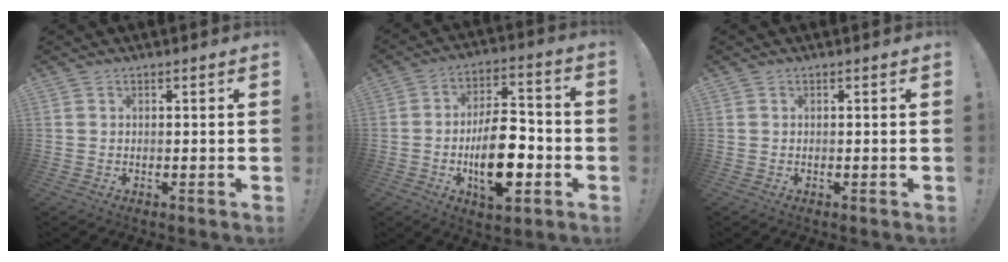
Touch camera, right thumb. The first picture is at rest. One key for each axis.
{"total": 18.0, "fx": -4.3, "fy": 9.2, "fz": 14.9, "tx": -0.243, "ty": 0.011, "tz": -0.068}
{"total": 0.0}